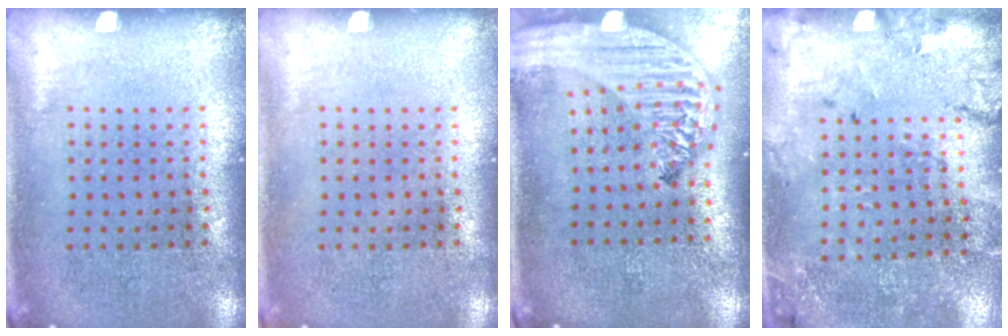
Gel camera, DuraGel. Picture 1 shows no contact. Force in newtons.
{"total": 0.0}
{"total": 3.1, "press": 2.4, "slide": 1.9}
{"total": 1.8, "press": 1.5, "slide": 1.0}